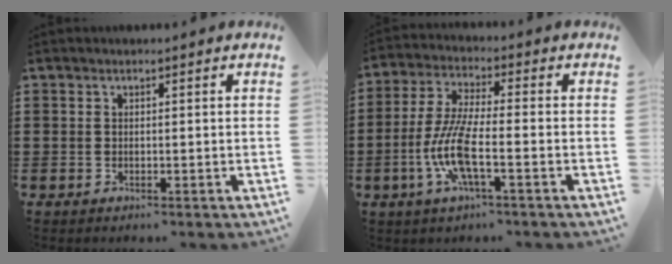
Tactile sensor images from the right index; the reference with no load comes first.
{"total": 8.5, "force": [-2.9, 2.0, 7.8], "torque": [-0.185, -0.016, -0.065]}